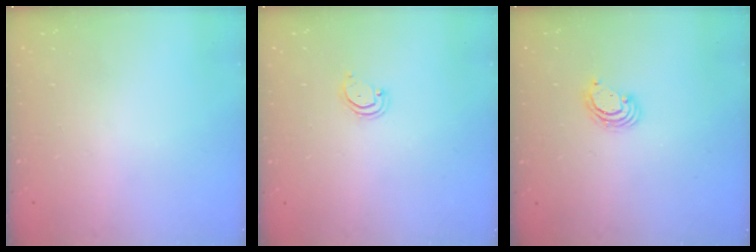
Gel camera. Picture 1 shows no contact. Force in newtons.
{"total": 3.0, "press": 3.0, "slide": 0.2}
{"total": 3.2, "press": 3.2, "slide": 0.3}